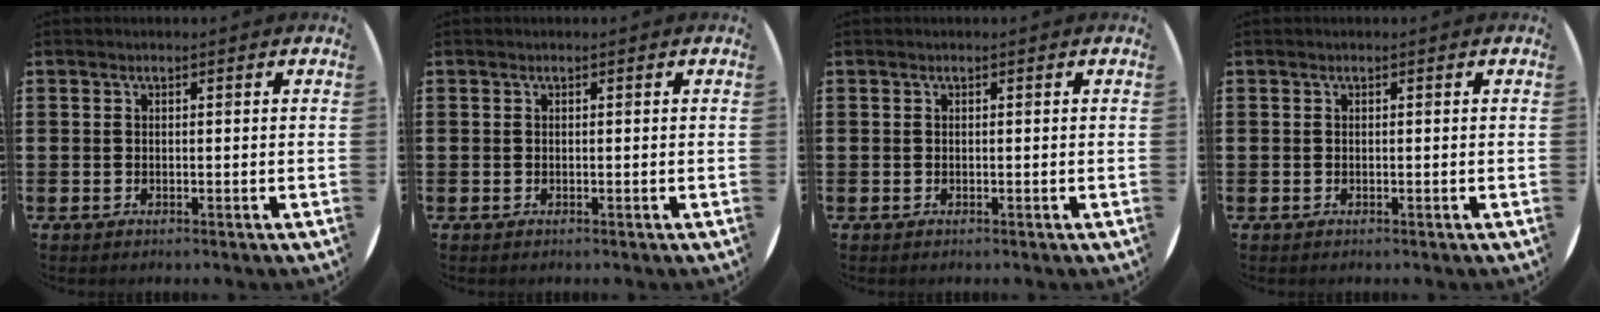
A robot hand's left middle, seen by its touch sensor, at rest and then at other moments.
{"total": 0.0}
{"total": 0.0}
{"total": 0.0}